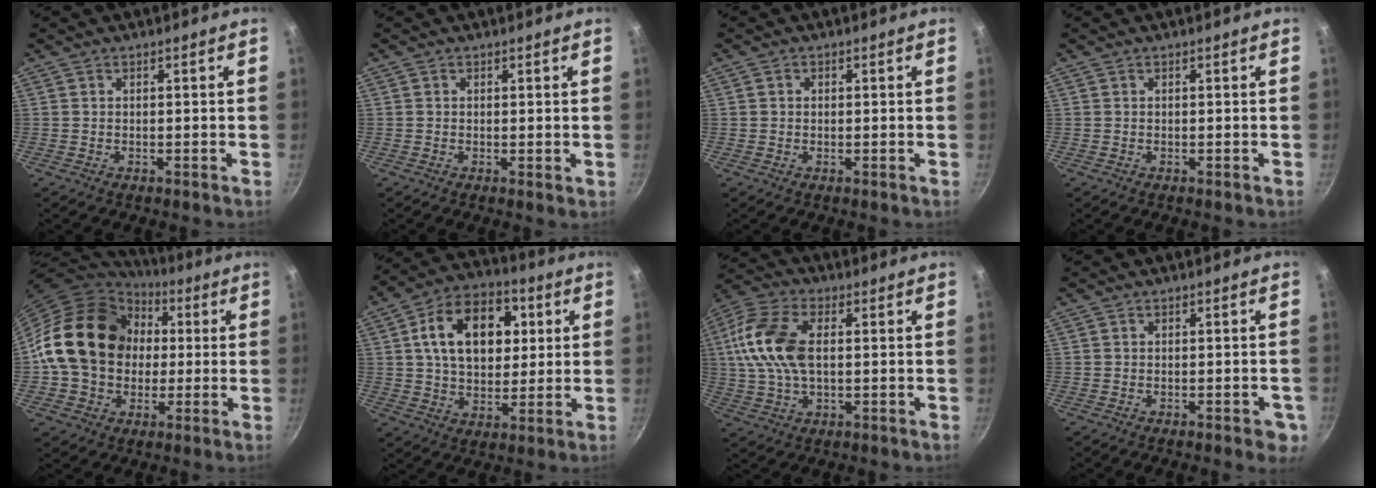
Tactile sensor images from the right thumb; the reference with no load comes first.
{"total": 0.7, "force": [0.3, 0.4, 0.5], "torque": [-0.008, -0.003, 0.001]}
{"total": 0.9, "force": [0.1, 0.9, 0.3], "torque": [-0.003, 0.003, 0.000]}
{"total": 0.0}
{"total": 20.8, "force": [2.0, 16.7, 12.2], "torque": [-0.189, 0.034, 0.029]}
{"total": 17.8, "force": [4.3, 12.1, 12.3], "torque": [-0.161, 0.012, 0.061]}
{"total": 14.3, "force": [1.7, 8.2, 11.6], "torque": [-0.226, 0.018, 0.019]}
{"total": 3.9, "force": [-1.6, 1.7, 3.1], "torque": [-0.024, 0.009, -0.018]}